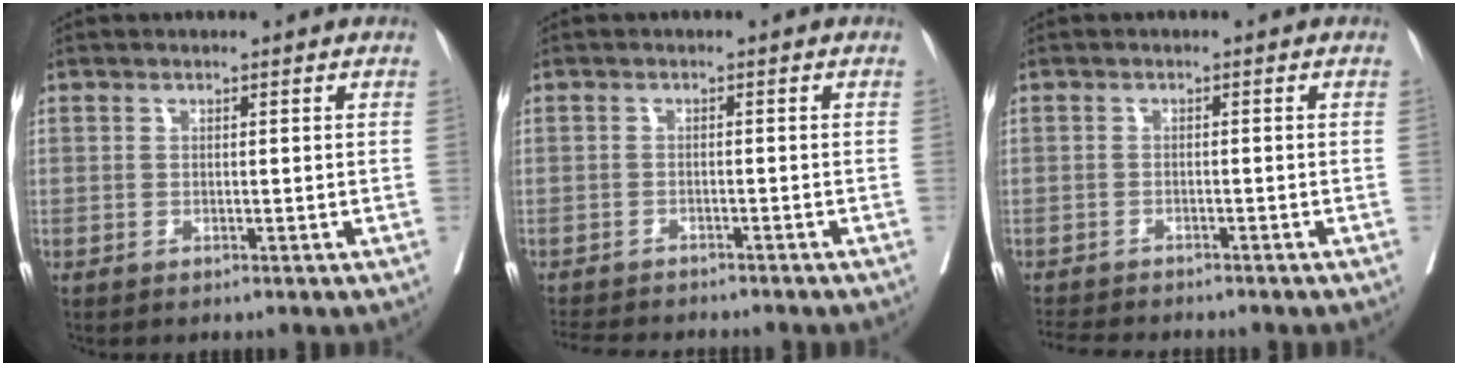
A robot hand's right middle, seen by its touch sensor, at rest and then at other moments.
{"total": 9.6, "force": [-8.8, 1.7, 3.6], "torque": [-0.054, -0.011, -0.122]}
{"total": 6.9, "force": [-6.3, 1.0, 2.5], "torque": [-0.036, -0.008, -0.097]}